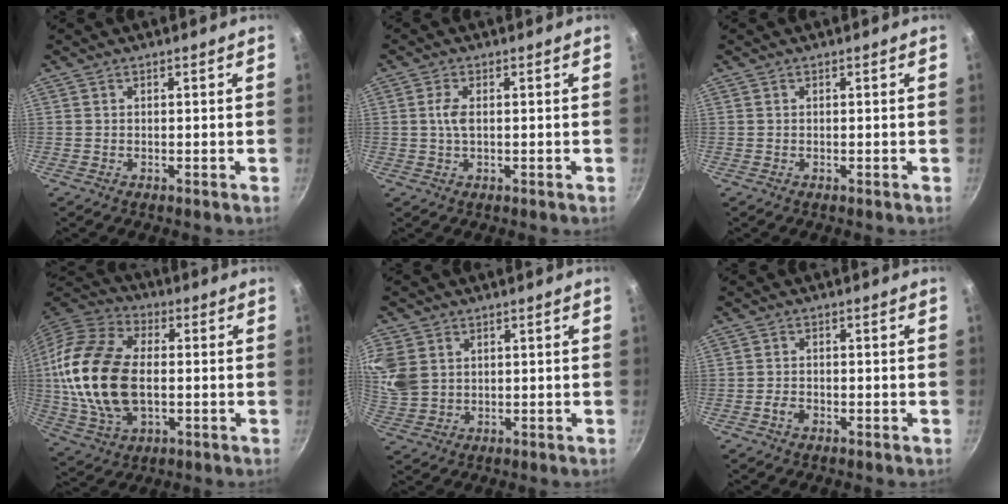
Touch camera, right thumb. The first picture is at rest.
{"total": 3.0, "force": [0.2, 1.4, 2.6], "torque": [-0.059, 0.004, 0.002]}
{"total": 0.0}
{"total": 21.7, "force": [-0.3, 13.6, 17.0], "torque": [-0.330, 0.017, -0.006]}
{"total": 10.6, "force": [3.2, 8.4, 5.6], "torque": [-0.124, -0.003, 0.070]}
{"total": 2.2, "force": [-1.1, 1.4, 1.3], "torque": [-0.029, 0.010, -0.024]}